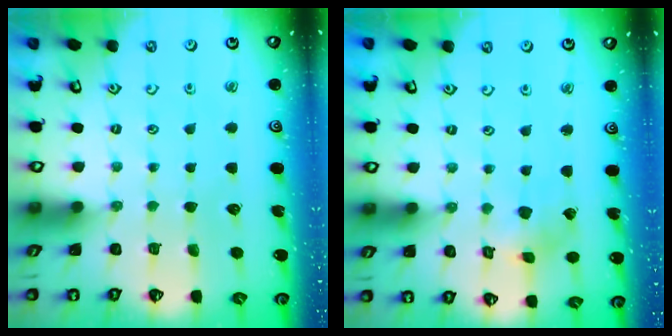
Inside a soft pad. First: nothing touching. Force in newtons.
{"total": 2.9, "press": 2.9, "slide": 0.3}